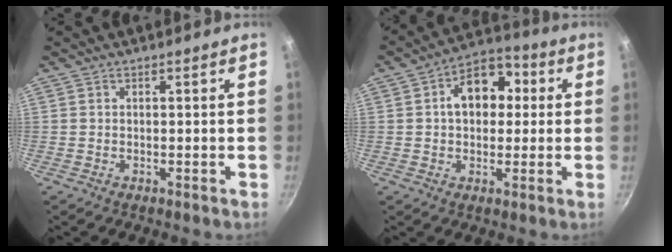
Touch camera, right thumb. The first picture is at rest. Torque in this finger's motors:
{"motor_torque": [0.23, 2.44, 1.05, 0.17, 0.05]}